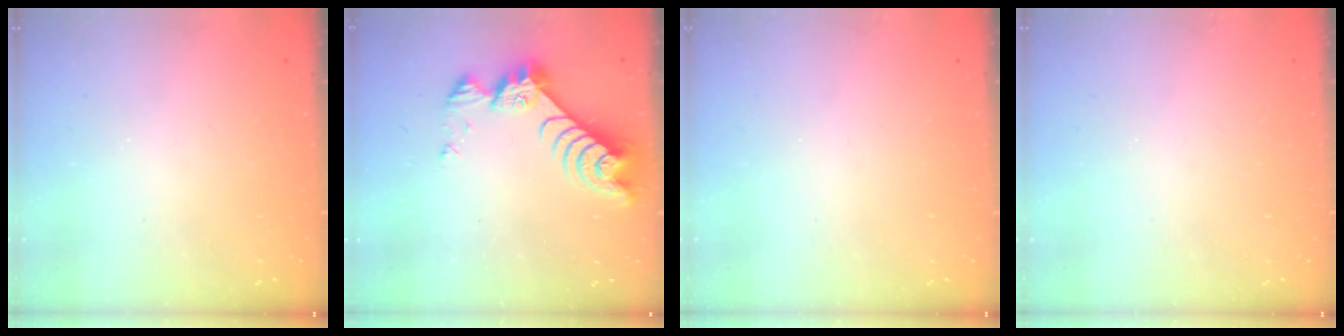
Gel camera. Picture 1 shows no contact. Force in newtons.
{"total": 8.9, "press": 8.8, "slide": 0.8}
{"total": 0.0}
{"total": 0.0}